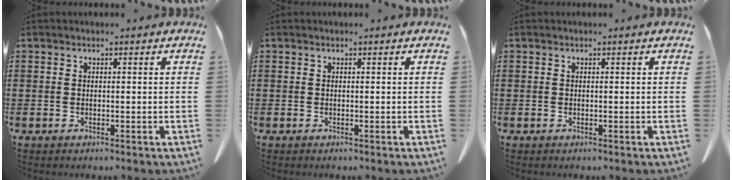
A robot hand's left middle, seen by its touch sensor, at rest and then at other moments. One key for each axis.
{"total": 0.0}
{"total": 0.0}